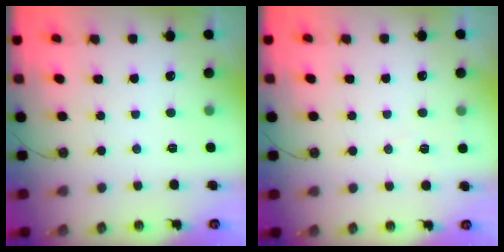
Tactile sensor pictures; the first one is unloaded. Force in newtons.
{"total": 4.7, "press": 4.5, "slide": 1.4}